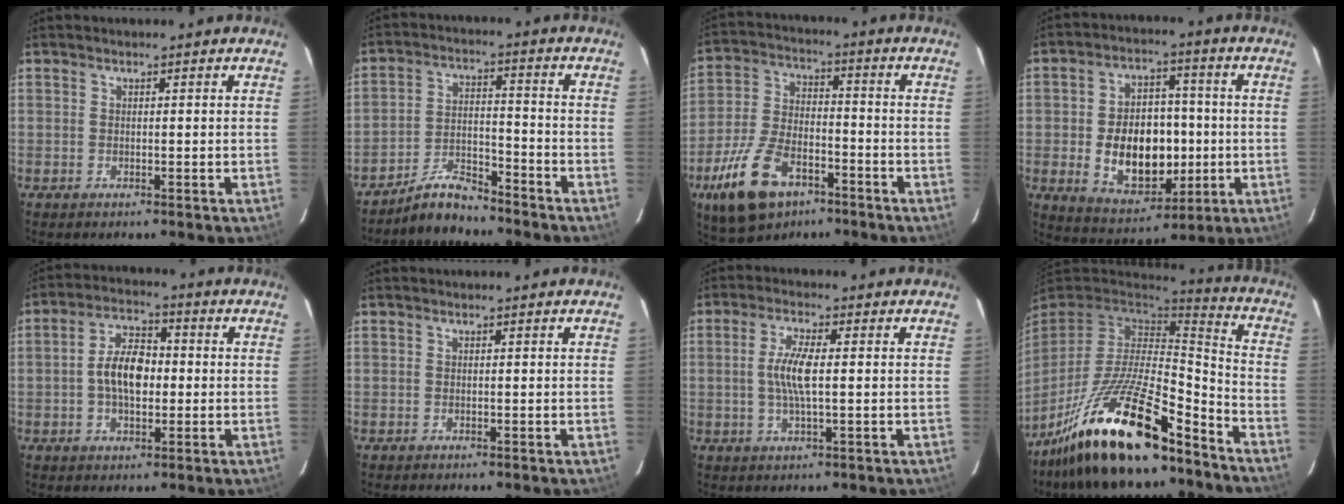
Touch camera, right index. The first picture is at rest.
{"total": 7.0, "force": [-6.6, 1.5, 1.6], "torque": [-0.042, 0.025, -0.119]}
{"total": 16.0, "force": [-8.9, 8.5, 10.3], "torque": [-0.226, -0.011, -0.158]}
{"total": 14.9, "force": [-2.1, 10.0, 10.8], "torque": [-0.210, 0.013, -0.009]}
{"total": 8.4, "force": [-0.7, 4.6, 6.9], "torque": [-0.131, 0.017, -0.011]}
{"total": 0.0}
{"total": 6.1, "force": [0.1, 1.3, 5.9], "torque": [-0.115, 0.002, 0.003]}
{"total": 24.2, "force": [-16.9, 7.0, 15.8], "torque": [-0.308, -0.022, -0.292]}